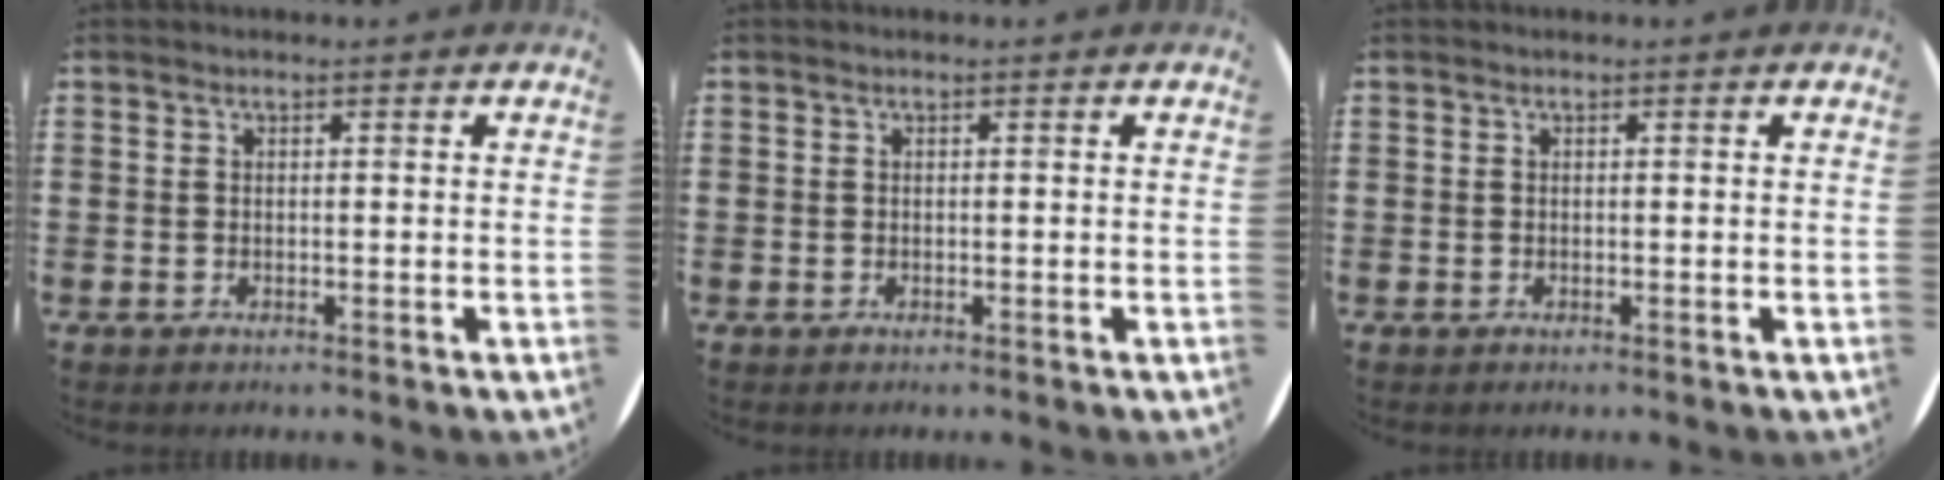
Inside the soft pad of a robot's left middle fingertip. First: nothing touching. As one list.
[{"total": 0.0}, {"total": 0.0}]